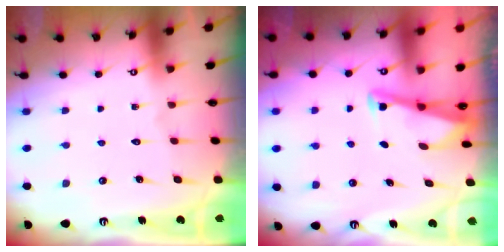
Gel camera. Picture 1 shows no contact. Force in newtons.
{"total": 2.9, "press": 2.9, "slide": 0.3}